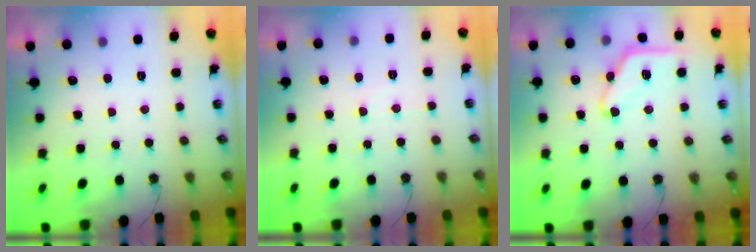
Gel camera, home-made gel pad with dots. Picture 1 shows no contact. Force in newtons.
{"total": 4.4, "press": 4.4, "slide": 0.7}
{"total": 11.7, "press": 11.7, "slide": 0.7}